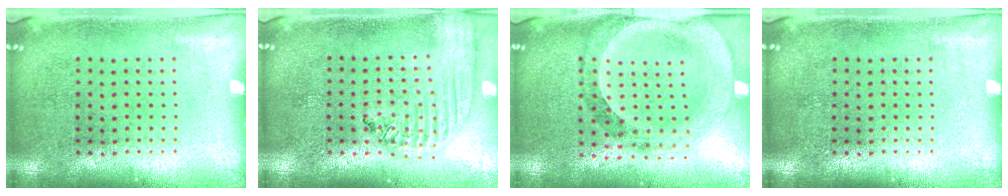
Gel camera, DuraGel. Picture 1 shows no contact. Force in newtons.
{"total": 2.2, "press": 1.9, "slide": 1.1}
{"total": 1.6, "press": 1.5, "slide": 0.3}
{"total": 0.0}